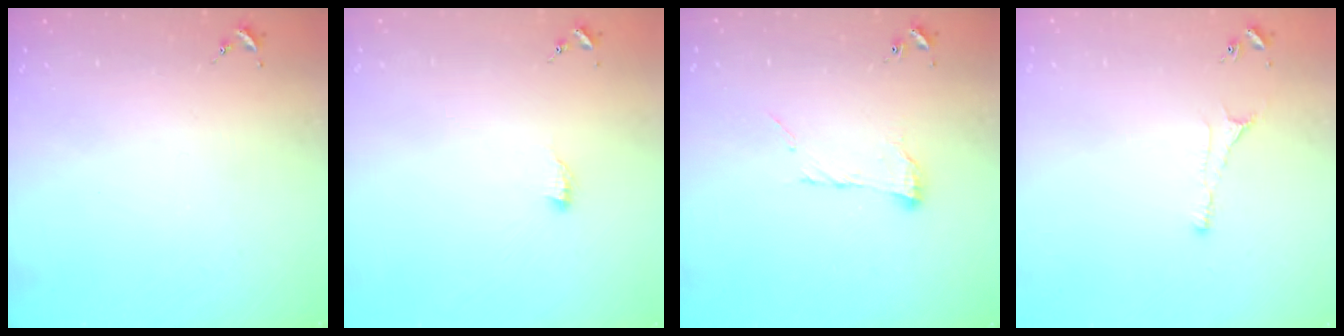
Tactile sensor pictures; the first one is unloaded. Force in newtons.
{"total": 6.5, "press": 6.4, "slide": 0.7}
{"total": 8.9, "press": 8.9, "slide": 0.1}
{"total": 3.5, "press": 3.4, "slide": 0.6}